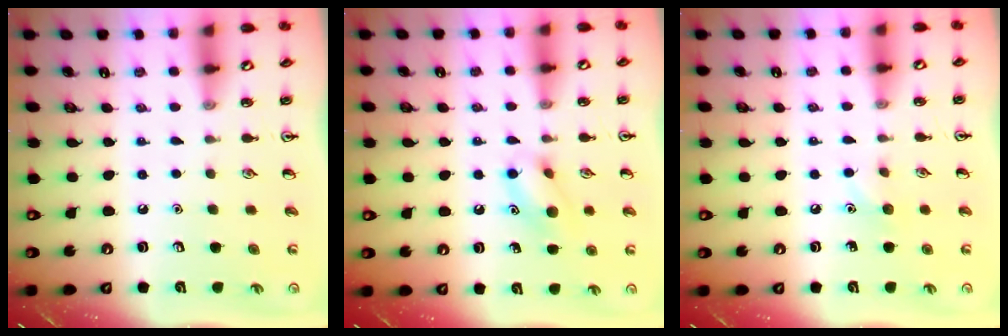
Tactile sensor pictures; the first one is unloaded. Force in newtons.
{"total": 10.4, "press": 10.3, "slide": 1.6}
{"total": 5.4, "press": 5.1, "slide": 1.7}